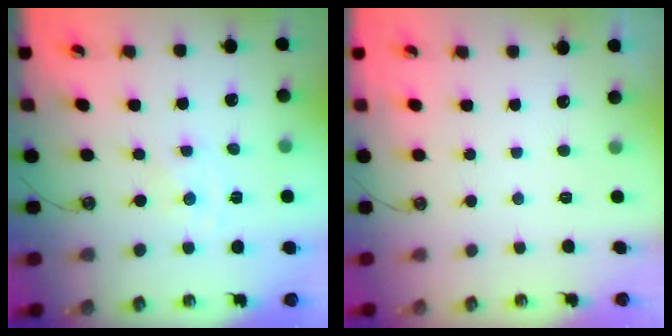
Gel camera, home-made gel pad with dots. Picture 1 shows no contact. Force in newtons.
{"total": 0.0}